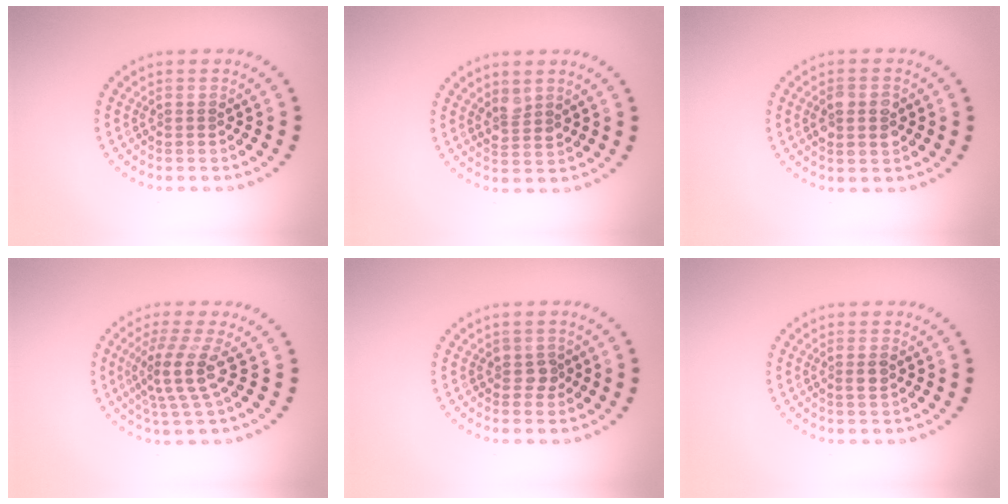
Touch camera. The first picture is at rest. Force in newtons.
{"total": 1.5, "press": 1.3, "slide": 0.8}
{"total": 2.9, "press": 2.8, "slide": 0.3}
{"total": 3.7, "press": 2.8, "slide": 2.4}
{"total": 1.0, "press": 0.9, "slide": 0.4}
{"total": 1.1, "press": 1.0, "slide": 0.4}